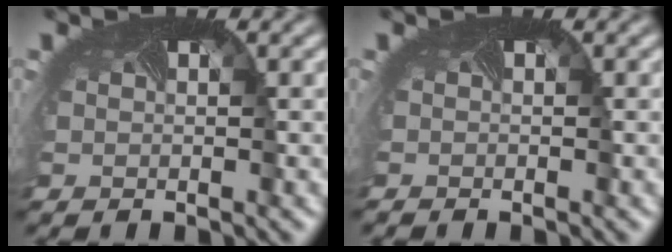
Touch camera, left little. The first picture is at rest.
{"total": 0.5, "force": [-0.4, -0.3, -0.2], "torque": [0.002, -0.004, -0.007]}